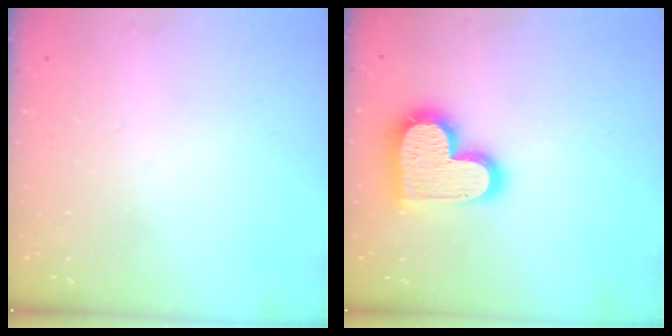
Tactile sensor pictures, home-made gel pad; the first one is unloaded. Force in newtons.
{"total": 17.5, "press": 17.4, "slide": 1.3}